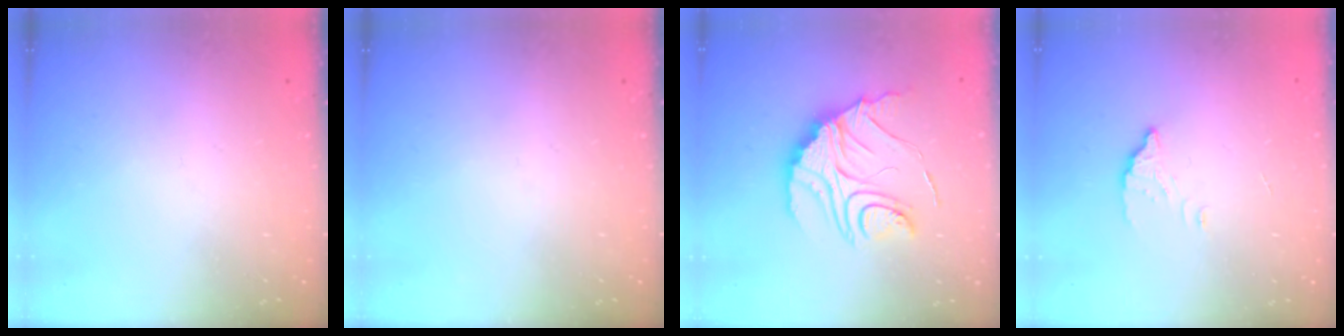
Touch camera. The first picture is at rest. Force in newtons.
{"total": 0.0}
{"total": 15.0, "press": 14.9, "slide": 1.1}
{"total": 2.9, "press": 2.9, "slide": 0.2}